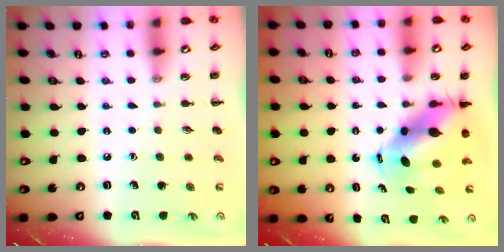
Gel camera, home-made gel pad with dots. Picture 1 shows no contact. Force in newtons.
{"total": 7.8, "press": 7.4, "slide": 2.2}